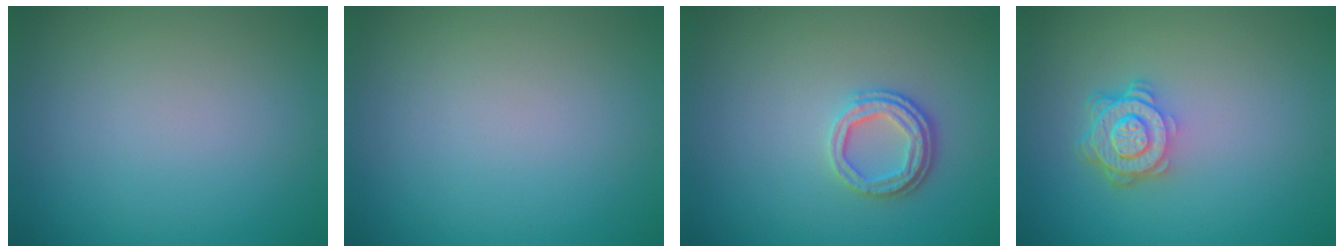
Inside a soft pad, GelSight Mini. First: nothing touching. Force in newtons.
{"total": 0.0}
{"total": 2.5, "press": 2.1, "slide": 1.4}
{"total": 4.1, "press": 3.1, "slide": 2.8}